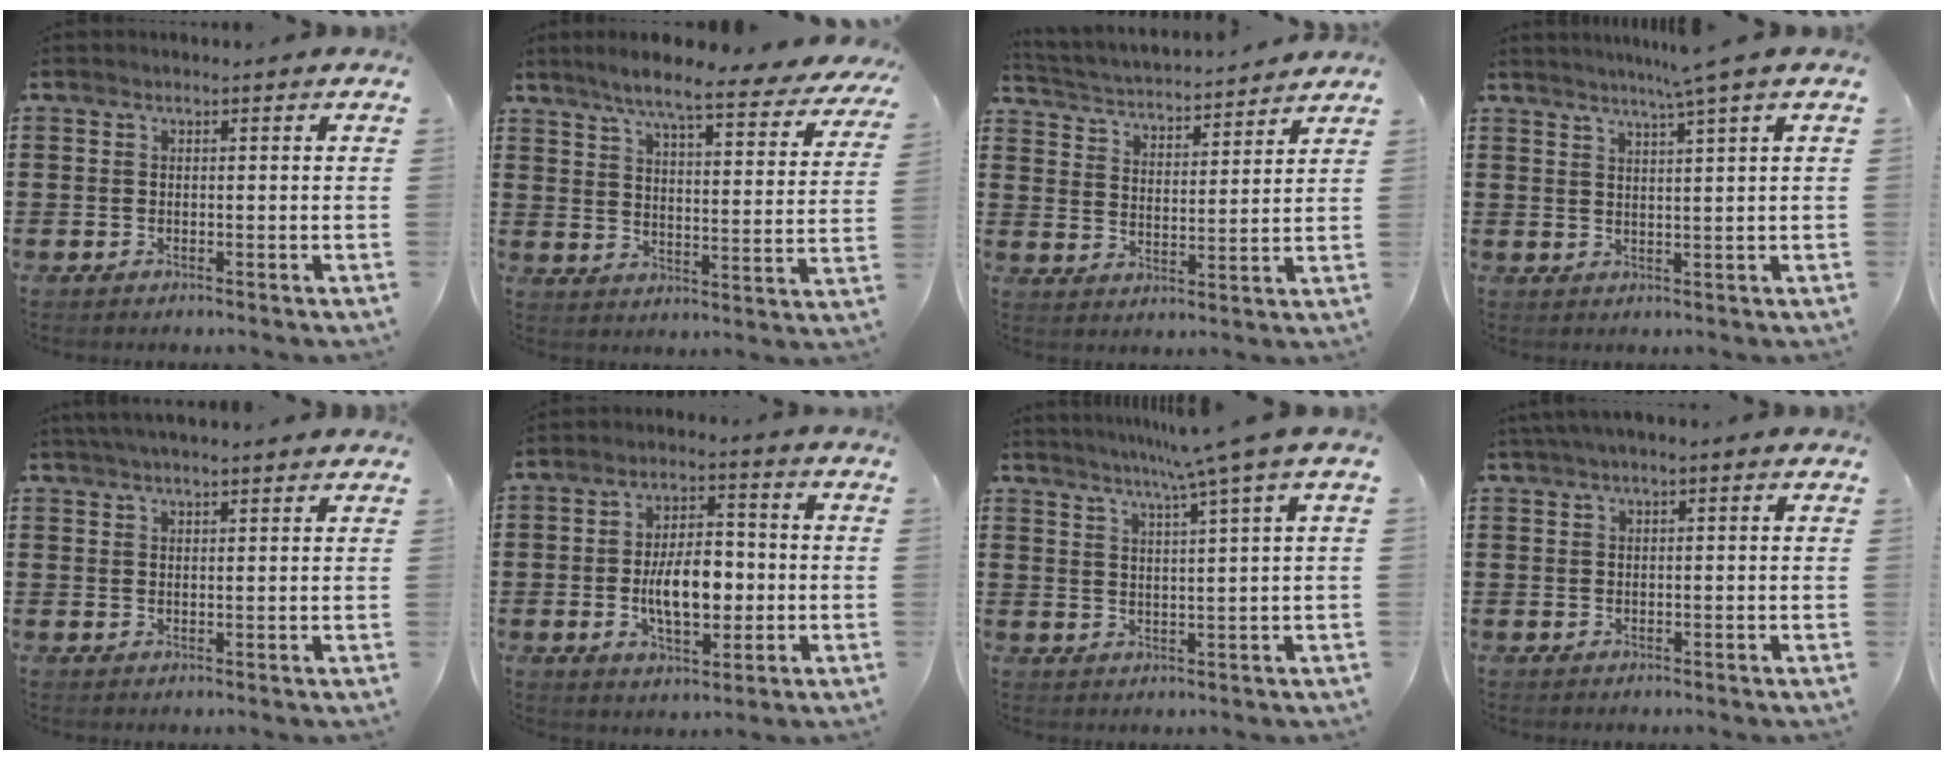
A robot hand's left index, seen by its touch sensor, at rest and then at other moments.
{"total": 8.2, "force": [6.8, -0.1, 4.5], "torque": [-0.104, -0.042, 0.111]}
{"total": 3.2, "force": [3.2, -0.1, 0.1], "torque": [-0.023, -0.030, 0.047]}
{"total": 4.5, "force": [3.3, -1.4, 2.7], "torque": [-0.056, -0.011, 0.056]}
{"total": 2.4, "force": [2.2, -0.1, 0.9], "torque": [-0.023, 0.001, 0.042]}
{"total": 8.7, "force": [-1.2, 4.4, 7.4], "torque": [-0.128, 0.003, -0.028]}
{"total": 6.1, "force": [4.2, -1.6, 4.1], "torque": [-0.088, -0.020, 0.066]}
{"total": 1.3, "force": [0.6, 0.0, 1.2], "torque": [-0.022, 0.000, 0.011]}